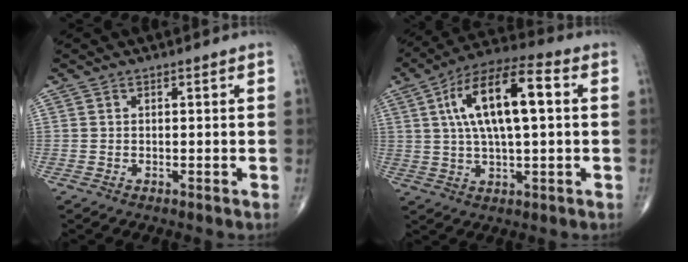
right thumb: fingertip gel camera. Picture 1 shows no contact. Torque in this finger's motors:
{"motor_torque": [-0.40, 1.61, 1.48, 0.54, 0.47]}